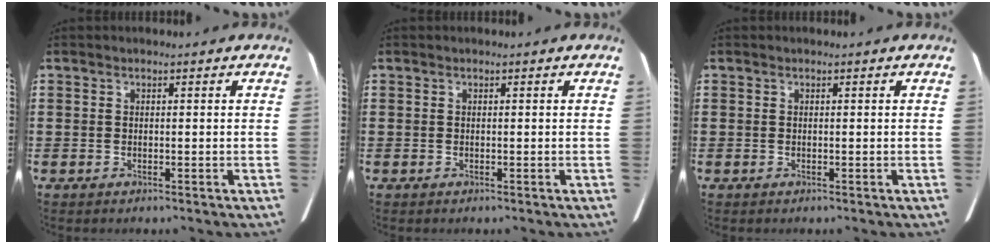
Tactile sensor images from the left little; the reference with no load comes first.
{"total": 0.0}
{"total": 0.0}